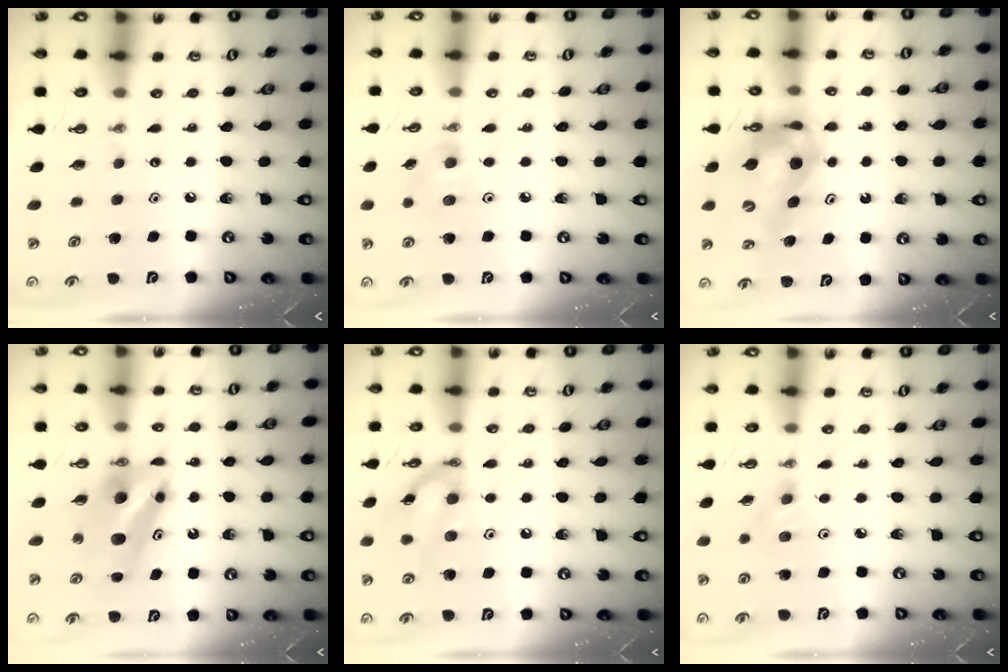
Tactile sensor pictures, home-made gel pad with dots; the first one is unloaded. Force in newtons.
{"total": 5.2, "press": 5.0, "slide": 1.4}
{"total": 11.8, "press": 11.8, "slide": 1.1}
{"total": 7.0, "press": 7.0, "slide": 0.6}
{"total": 12.0, "press": 12.0, "slide": 0.7}
{"total": 2.1, "press": 2.0, "slide": 0.5}